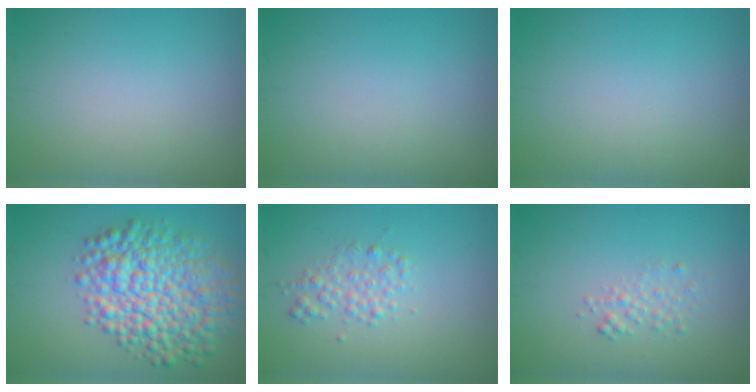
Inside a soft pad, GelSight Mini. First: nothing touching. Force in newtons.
{"total": 0.0}
{"total": 0.0}
{"total": 9.5, "press": 9.5, "slide": 0.3}
{"total": 2.0, "press": 2.0, "slide": 0.0}
{"total": 1.4, "press": 1.4, "slide": 0.1}